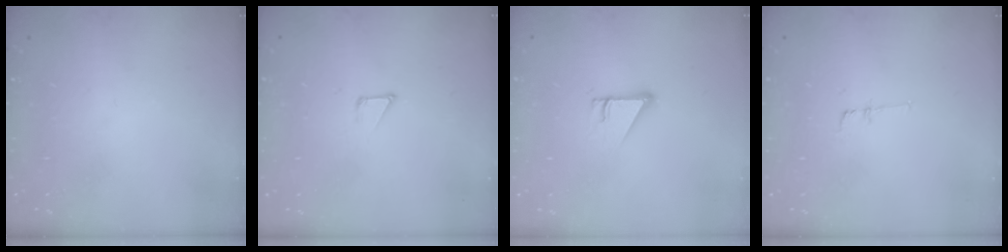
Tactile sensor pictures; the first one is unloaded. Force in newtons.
{"total": 1.2, "press": 1.2, "slide": 0.0}
{"total": 2.7, "press": 2.7, "slide": 0.0}
{"total": 6.6, "press": 6.2, "slide": 2.3}